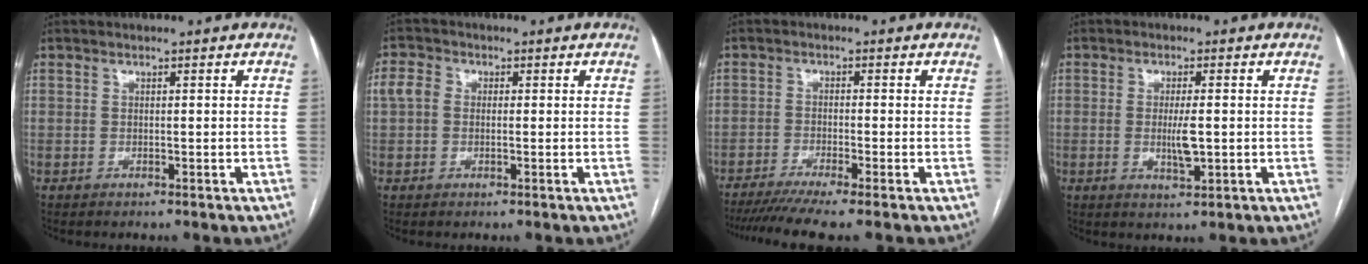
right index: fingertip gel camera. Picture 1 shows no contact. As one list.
[{"total": 3.2, "force": [0.2, 2.5, 2.0], "torque": [-0.058, 0.015, -0.001]}, {"total": 7.7, "force": [-6.1, -0.9, 4.6], "torque": [-0.066, -0.016, -0.098]}, {"total": 4.1, "force": [-0.4, 0.9, 3.9], "torque": [-0.074, -0.005, -0.004]}]